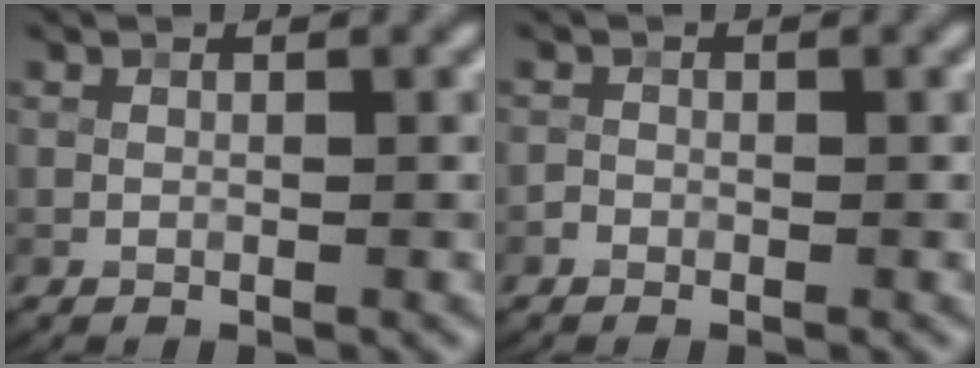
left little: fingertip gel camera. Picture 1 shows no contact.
{"total": 0.6, "force": [-0.4, 0.5, 0.1], "torque": [0.001, 0.000, -0.010]}